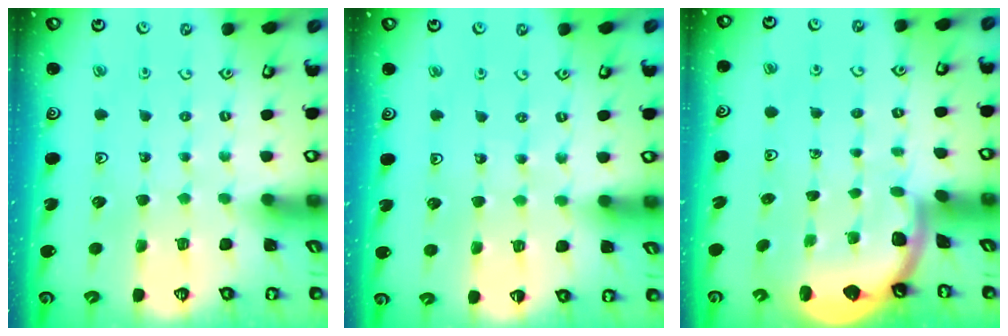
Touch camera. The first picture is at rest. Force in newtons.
{"total": 2.9, "press": 2.9, "slide": 0.4}
{"total": 1.6, "press": 1.6, "slide": 0.1}